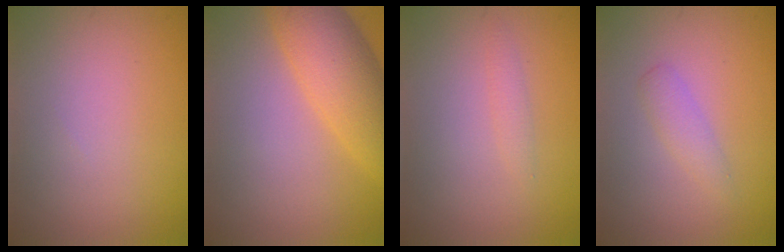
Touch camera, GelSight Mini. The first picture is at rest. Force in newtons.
{"total": 6.6, "press": 6.6, "slide": 0.1}
{"total": 0.9, "press": 0.9, "slide": 0.1}
{"total": 1.5, "press": 1.5, "slide": 0.1}